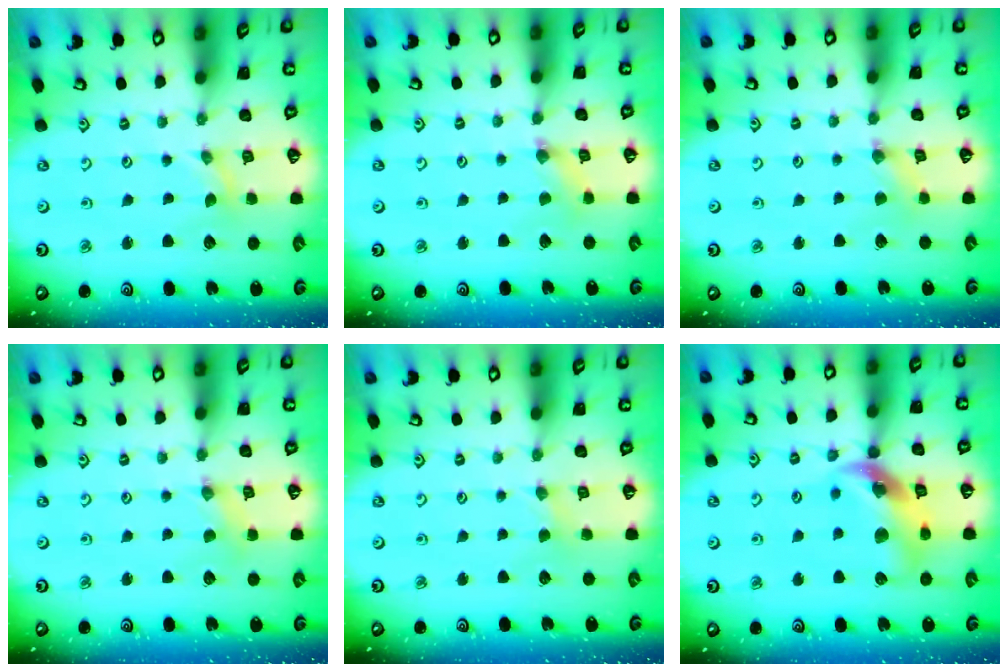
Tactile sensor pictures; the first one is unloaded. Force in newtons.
{"total": 1.4, "press": 1.4, "slide": 0.3}
{"total": 0.8, "press": 0.7, "slide": 0.2}
{"total": 1.3, "press": 1.2, "slide": 0.3}
{"total": 1.7, "press": 1.6, "slide": 0.4}
{"total": 16.0, "press": 15.9, "slide": 2.1}